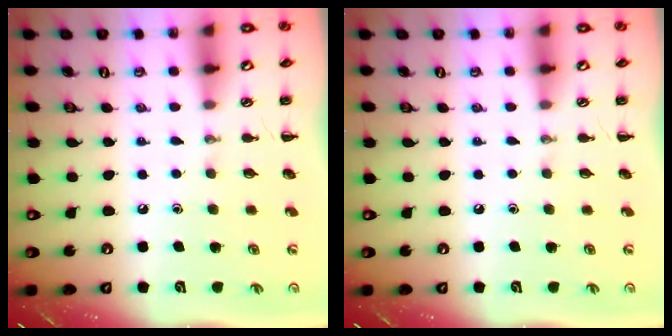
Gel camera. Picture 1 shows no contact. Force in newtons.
{"total": 0.0}